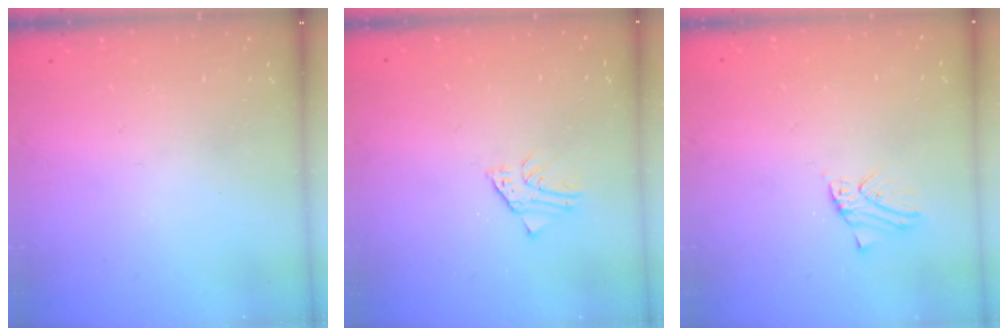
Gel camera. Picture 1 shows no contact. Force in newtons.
{"total": 2.3, "press": 2.3, "slide": 0.1}
{"total": 2.1, "press": 2.1, "slide": 0.2}